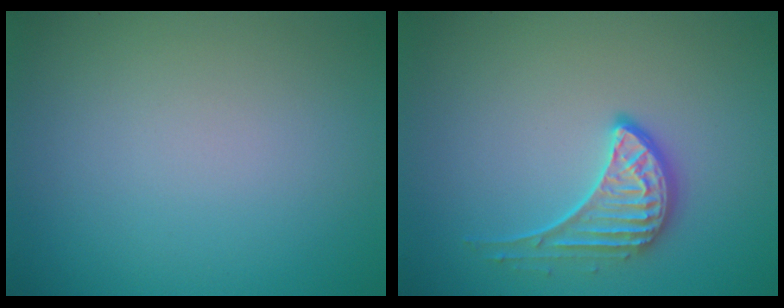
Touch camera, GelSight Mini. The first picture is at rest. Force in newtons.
{"total": 2.7, "press": 2.2, "slide": 1.6}